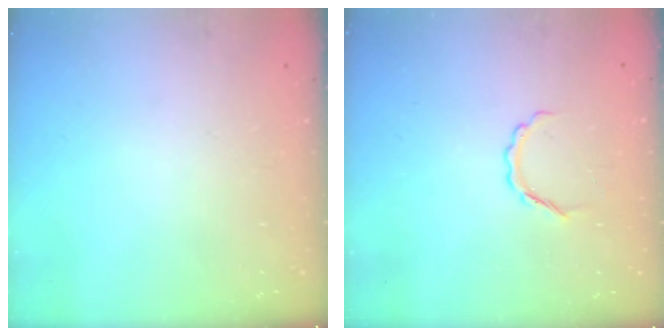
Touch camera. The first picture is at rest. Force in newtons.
{"total": 4.6, "press": 4.5, "slide": 0.7}